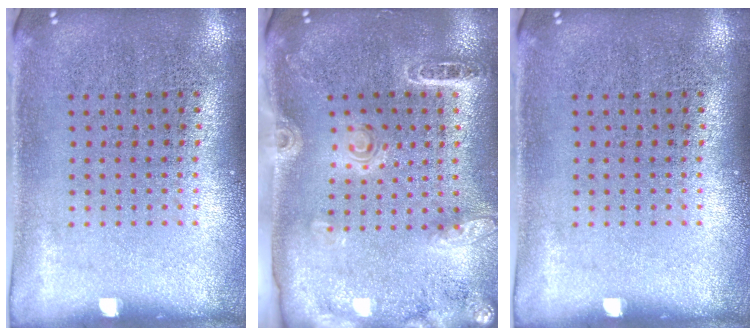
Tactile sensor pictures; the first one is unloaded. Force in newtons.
{"total": 1.8, "press": 1.8, "slide": 0.2}
{"total": 0.0}